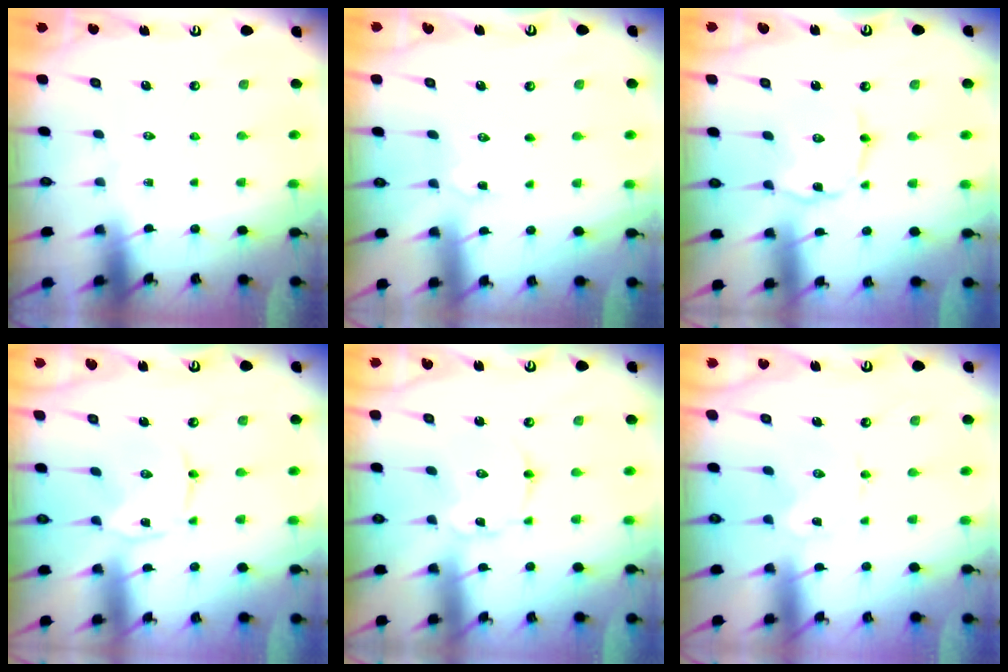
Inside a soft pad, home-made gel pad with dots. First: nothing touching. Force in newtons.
{"total": 4.6, "press": 4.6, "slide": 0.5}
{"total": 0.7, "press": 0.7, "slide": 0.1}
{"total": 1.2, "press": 1.2, "slide": 0.2}
{"total": 2.3, "press": 2.3, "slide": 0.2}
{"total": 0.7, "press": 0.7, "slide": 0.2}